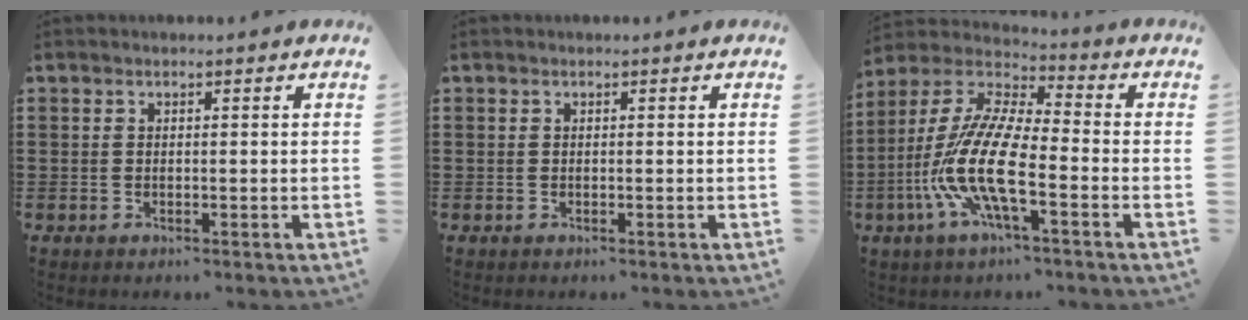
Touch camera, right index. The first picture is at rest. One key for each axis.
{"total": 0.0}
{"total": 12.9, "fx": -4.8, "fy": 3.5, "fz": 11.5, "tx": -0.283, "ty": -0.020, "tz": -0.105}